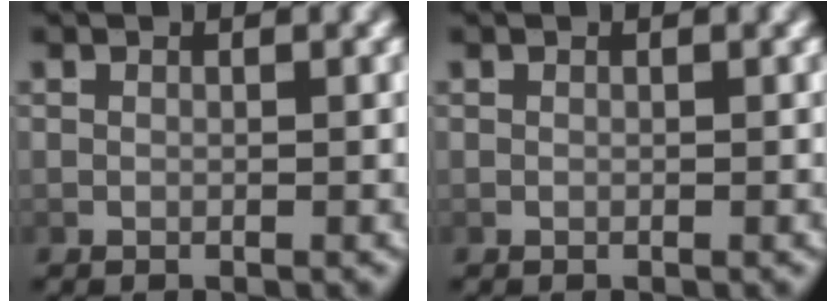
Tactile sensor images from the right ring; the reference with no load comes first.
{"total": 0.0}